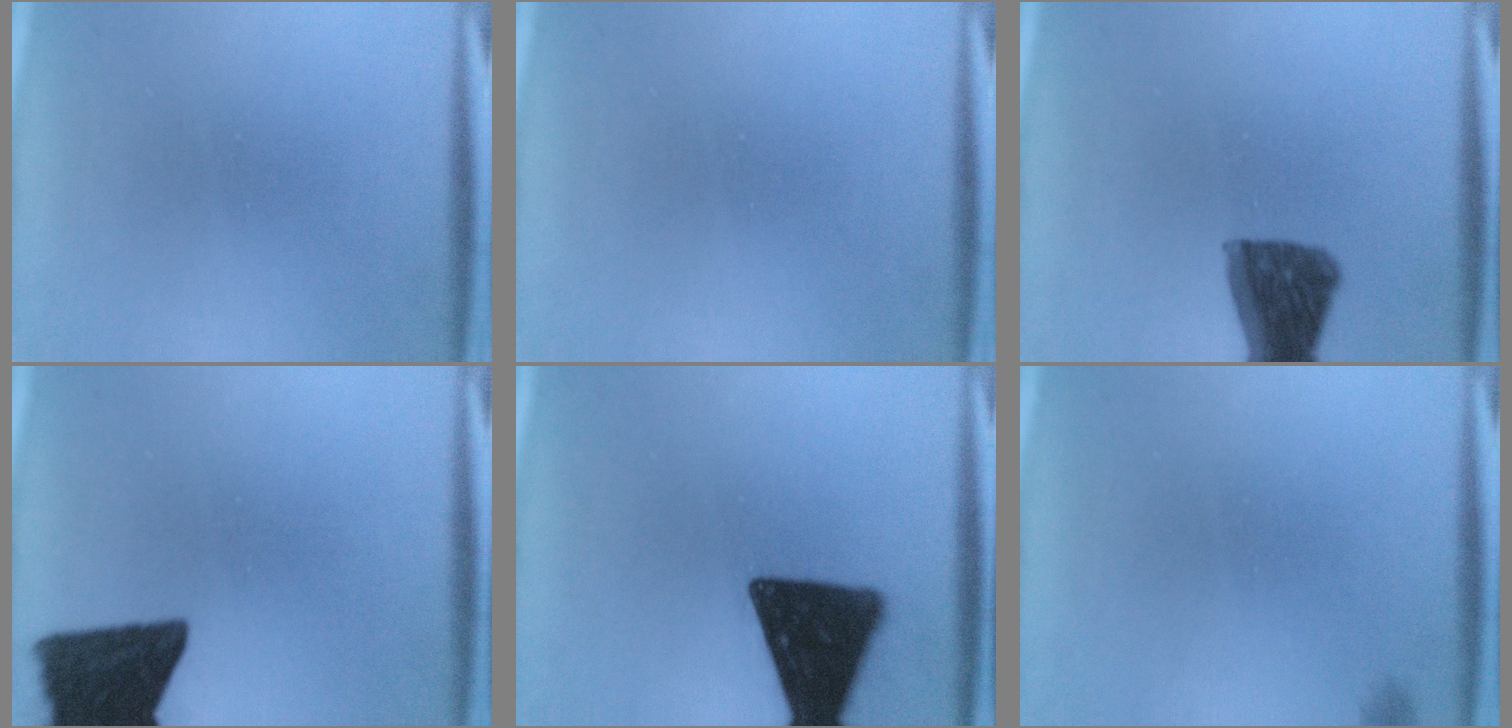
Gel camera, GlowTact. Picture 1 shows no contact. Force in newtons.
{"total": 0.0}
{"total": 12.9}
{"total": 14.8}
{"total": 17.1}
{"total": 0.6}